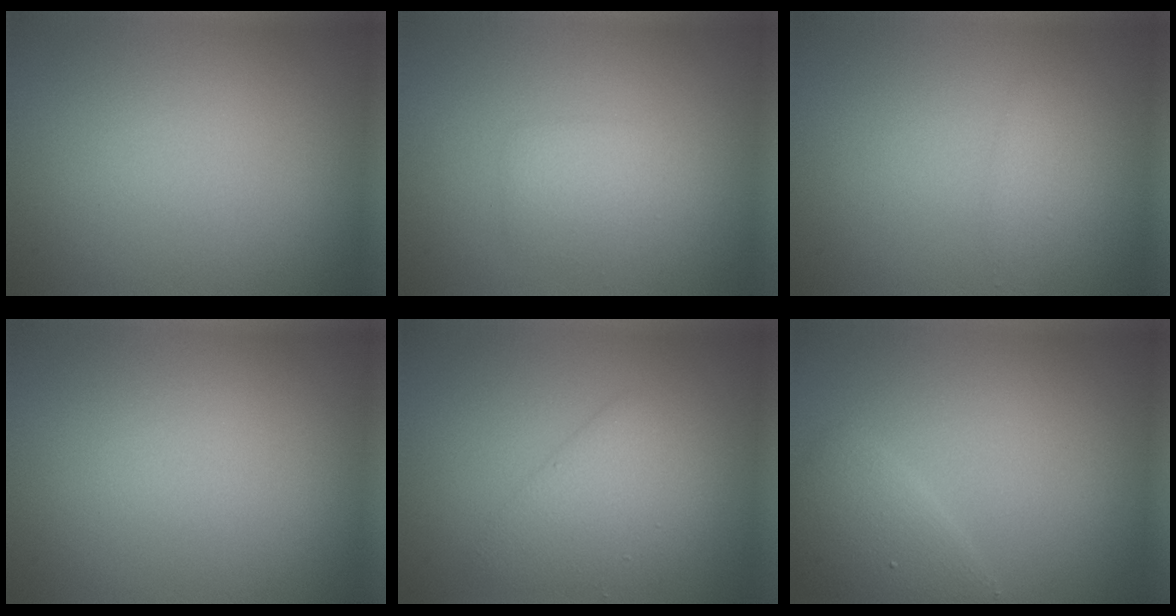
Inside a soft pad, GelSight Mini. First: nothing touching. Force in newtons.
{"total": 1.9, "press": 1.9, "slide": 0.1}
{"total": 1.1, "press": 1.1, "slide": 0.1}
{"total": 0.0}
{"total": 3.2, "press": 3.2, "slide": 0.1}
{"total": 2.7, "press": 2.7, "slide": 0.2}